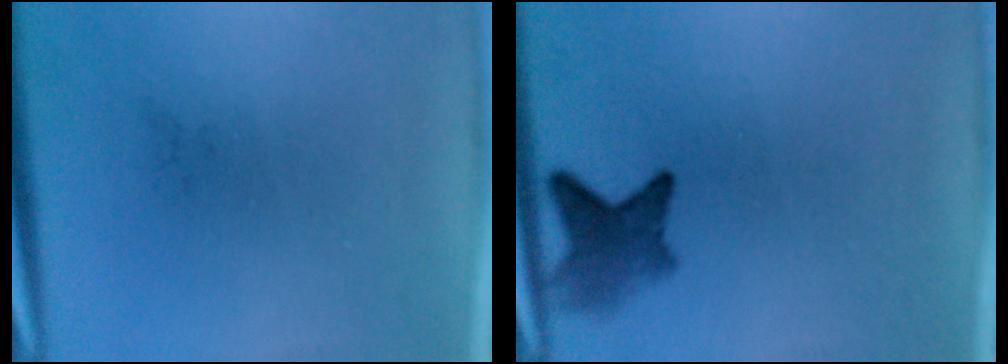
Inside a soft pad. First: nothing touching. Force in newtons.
{"total": 4.1}